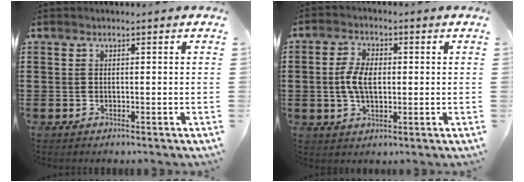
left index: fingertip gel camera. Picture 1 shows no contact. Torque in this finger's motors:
{"motor_torque": [1.14, 1.00, 0.60, 0.06]}